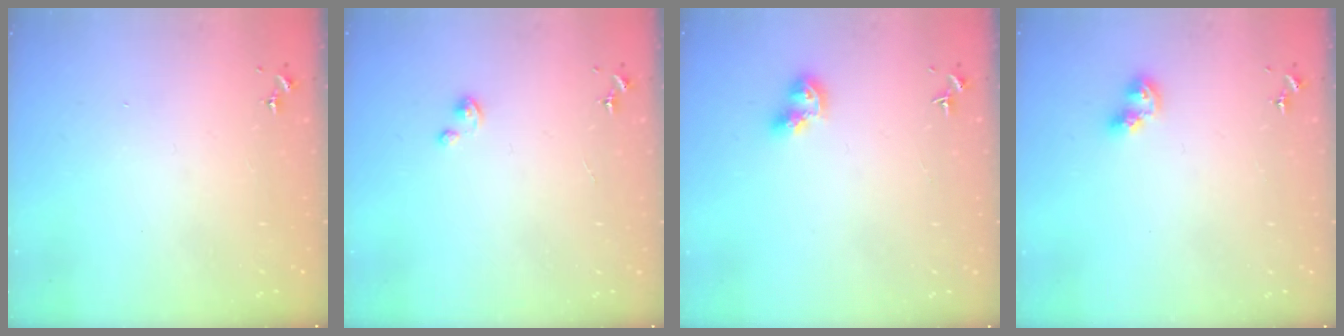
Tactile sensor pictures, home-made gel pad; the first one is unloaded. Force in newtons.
{"total": 1.8, "press": 1.8, "slide": 0.2}
{"total": 8.3, "press": 8.3, "slide": 1.0}
{"total": 8.3, "press": 8.3, "slide": 0.9}